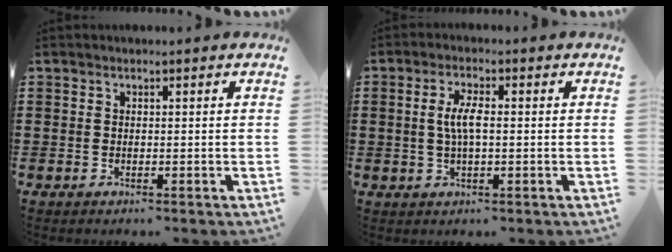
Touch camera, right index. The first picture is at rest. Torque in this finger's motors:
{"motor_torque": [0.98, 0.11, 0.47, 0.14]}